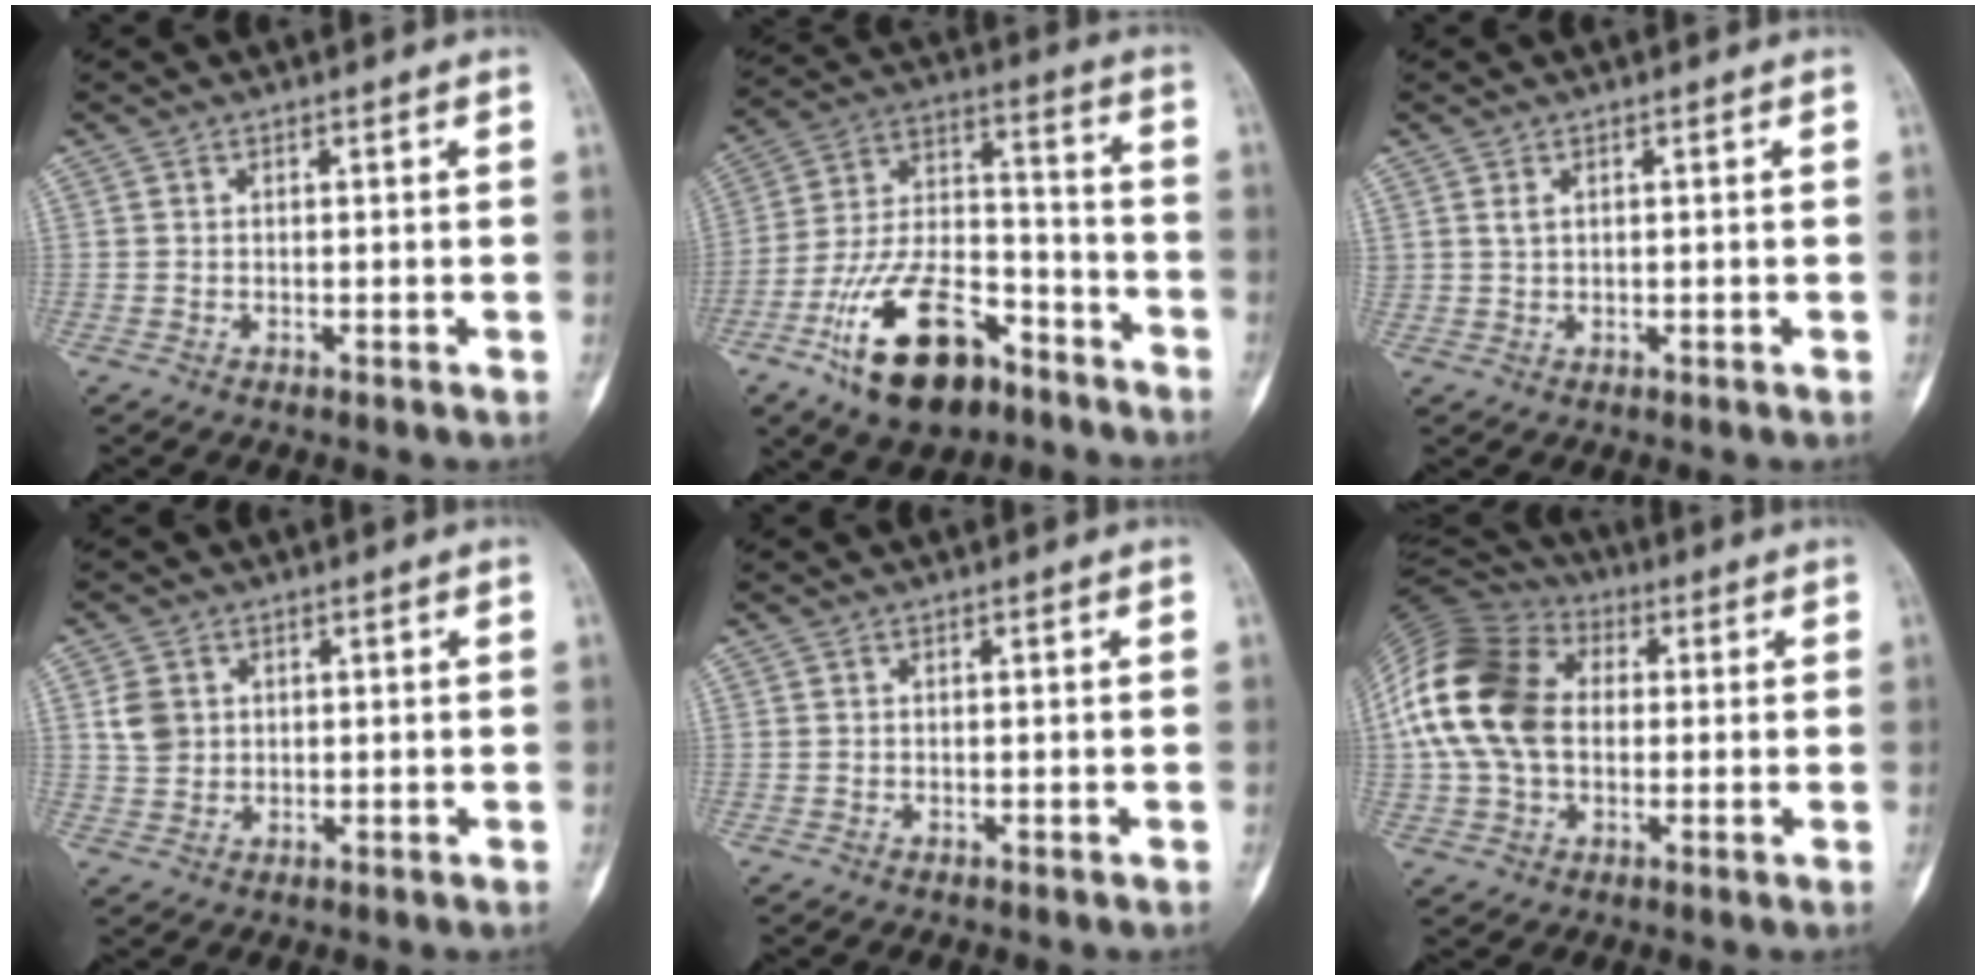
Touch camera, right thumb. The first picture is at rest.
{"total": 19.5, "force": [-11.2, 9.5, 12.8], "torque": [-0.218, 0.083, -0.196]}
{"total": 1.4, "force": [0.7, 0.9, 0.9], "torque": [-0.016, 0.000, 0.017]}
{"total": 4.3, "force": [1.2, 3.6, 2.0], "torque": [-0.025, 0.000, 0.027]}
{"total": 0.0}
{"total": 19.9, "force": [1.6, 14.5, 13.5], "torque": [-0.269, 0.024, 0.024]}